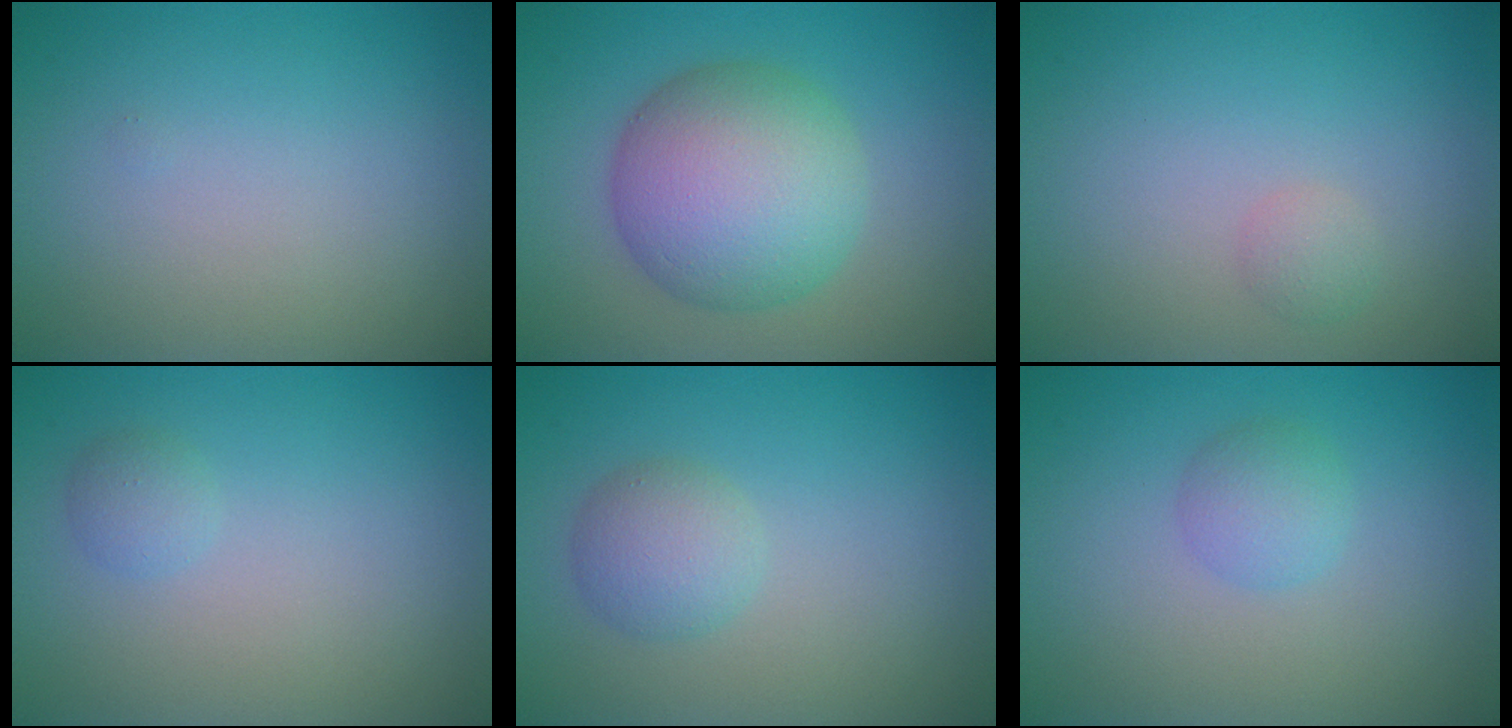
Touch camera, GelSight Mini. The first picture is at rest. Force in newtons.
{"total": 8.4, "press": 8.4, "slide": 0.1}
{"total": 1.0, "press": 1.0, "slide": 0.1}
{"total": 1.1, "press": 1.1, "slide": 0.1}
{"total": 2.6, "press": 2.6, "slide": 0.1}
{"total": 1.9, "press": 1.9, "slide": 0.1}